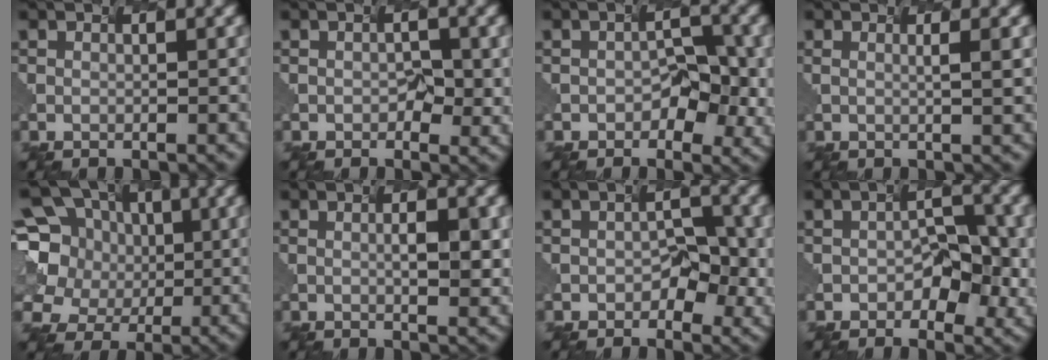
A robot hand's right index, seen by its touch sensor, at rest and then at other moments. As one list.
[{"total": 1.3, "force": [-0.3, 0.9, 0.8], "torque": [-0.017, -0.003, 0.005]}, {"total": 3.1, "force": [-1.1, 2.0, 2.1], "torque": [-0.031, -0.003, -0.008]}, {"total": 1.7, "force": [0.4, 0.6, 1.6], "torque": [-0.013, 0.007, -0.011]}, {"total": 9.9, "force": [1.5, 8.9, 4.1], "torque": [-0.112, 0.020, 0.006]}, {"total": 2.2, "force": [0.1, 0.3, 2.1], "torque": [-0.034, 0.000, 0.010]}, {"total": 2.7, "force": [-0.9, 1.8, 1.7], "torque": [-0.027, -0.004, -0.006]}, {"total": 3.8, "force": [-1.1, 2.4, 2.8], "torque": [-0.044, -0.003, -0.009]}]